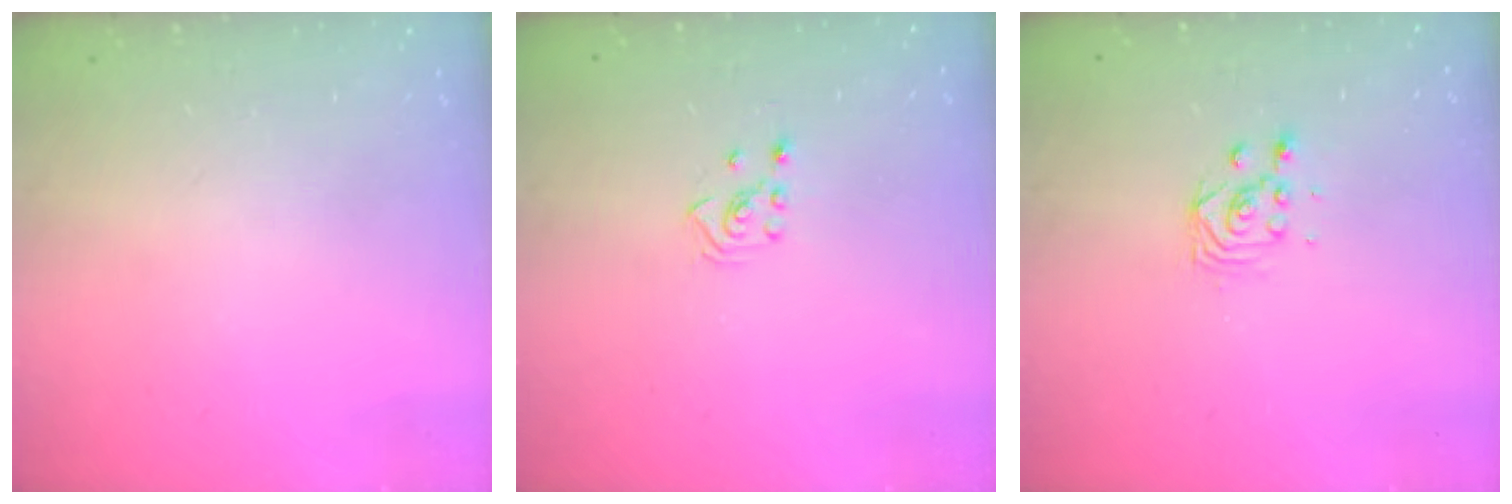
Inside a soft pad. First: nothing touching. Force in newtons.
{"total": 2.3, "press": 2.2, "slide": 0.8}
{"total": 2.8, "press": 2.8, "slide": 0.3}